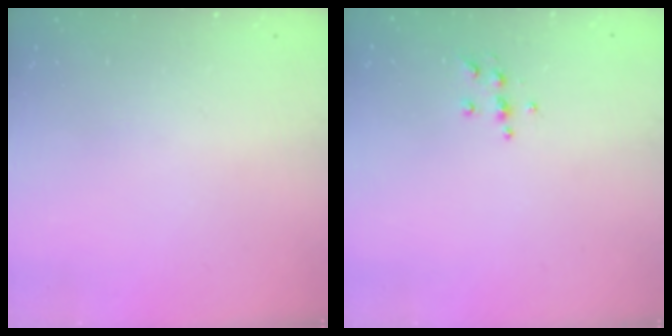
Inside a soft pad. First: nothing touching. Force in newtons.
{"total": 4.3, "press": 4.3, "slide": 0.6}